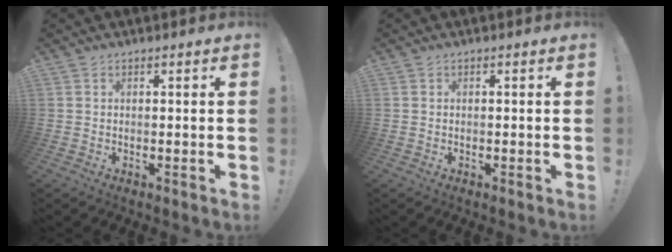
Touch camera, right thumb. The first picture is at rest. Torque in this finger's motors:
{"motor_torque": [-0.30, 0.25, 0.05, 0.08, 0.07]}